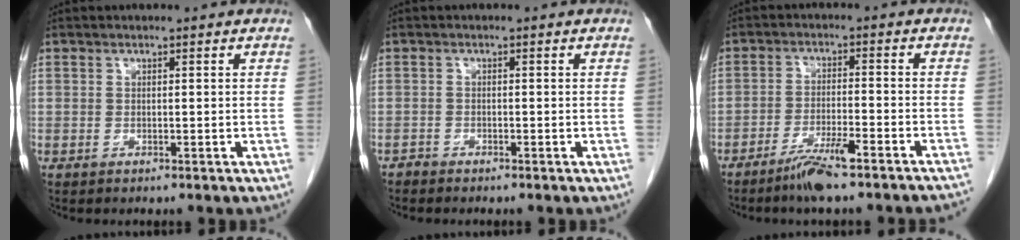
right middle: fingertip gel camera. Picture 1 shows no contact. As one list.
[{"total": 0.9, "force": [-0.8, 0.2, -0.2], "torque": [-0.001, -0.001, -0.020]}, {"total": 8.1, "force": [-6.3, 0.0, 5.0], "torque": [-0.072, -0.009, -0.107]}]